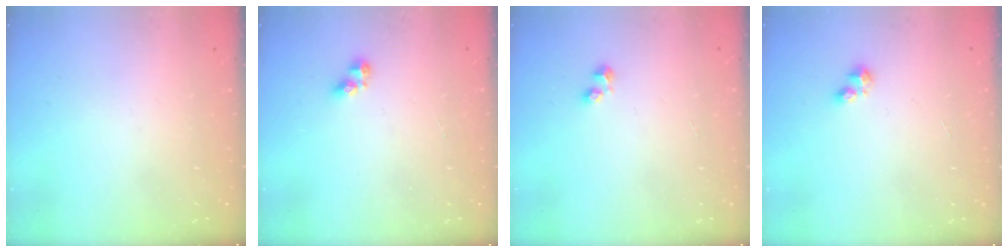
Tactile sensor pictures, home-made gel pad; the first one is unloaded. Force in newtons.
{"total": 3.4, "press": 3.4, "slide": 0.5}
{"total": 1.7, "press": 1.6, "slide": 0.6}
{"total": 2.5, "press": 2.5, "slide": 0.4}